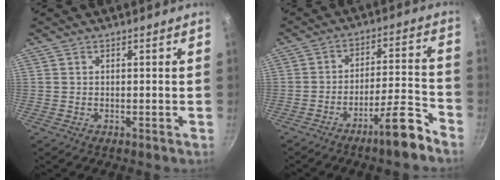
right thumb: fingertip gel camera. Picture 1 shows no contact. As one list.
[{"total": 9.9, "force": [-7.1, 1.5, 6.8], "torque": [-0.096, 0.061, -0.105]}]